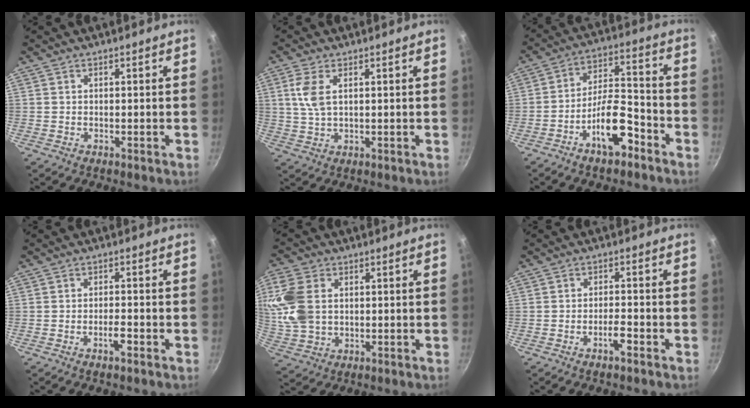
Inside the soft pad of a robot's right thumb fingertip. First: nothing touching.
{"total": 5.4, "force": [1.7, 2.6, 4.4], "torque": [-0.093, -0.003, 0.035]}
{"total": 11.6, "force": [-6.5, 4.6, 8.4], "torque": [-0.126, 0.059, -0.107]}
{"total": 2.8, "force": [-1.4, 0.8, 2.2], "torque": [-0.037, 0.014, -0.025]}
{"total": 10.7, "force": [1.9, 7.6, 7.3], "torque": [-0.146, 0.000, 0.041]}
{"total": 3.1, "force": [-1.8, 0.8, 2.4], "torque": [-0.041, 0.018, -0.033]}